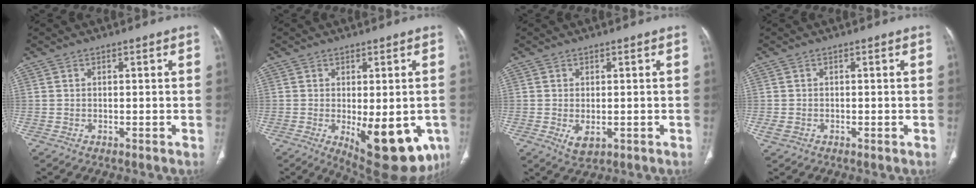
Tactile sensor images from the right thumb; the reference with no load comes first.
{"total": 16.0, "force": [-4.9, 6.9, 13.6], "torque": [-0.137, -0.015, -0.046]}
{"total": 3.2, "force": [-0.7, 1.8, 2.5], "torque": [-0.041, -0.007, -0.001]}
{"total": 1.7, "force": [-0.4, 1.3, 1.0], "torque": [-0.024, 0.001, -0.007]}